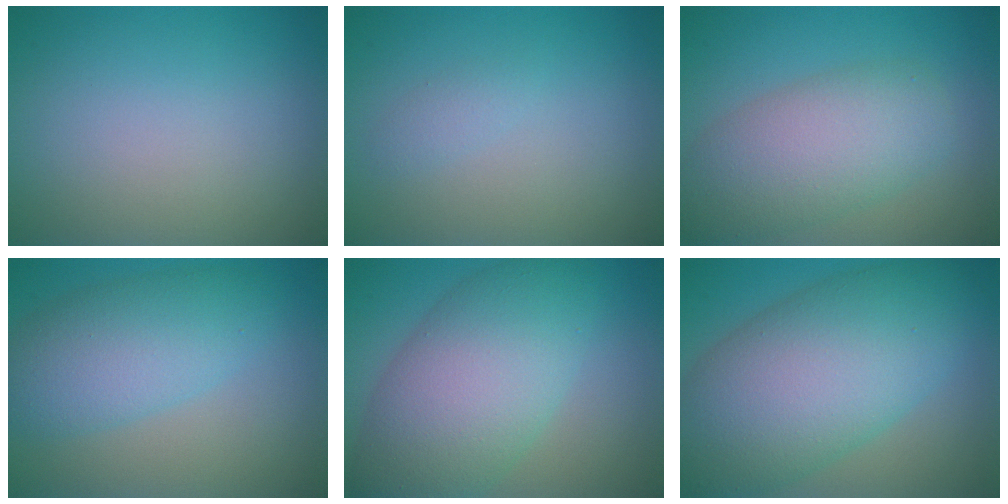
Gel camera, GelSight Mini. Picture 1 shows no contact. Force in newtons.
{"total": 0.8, "press": 0.8, "slide": 0.0}
{"total": 6.5, "press": 6.5, "slide": 0.4}
{"total": 5.9, "press": 5.9, "slide": 0.1}
{"total": 9.3, "press": 9.3, "slide": 0.4}
{"total": 11.9, "press": 11.9, "slide": 0.5}